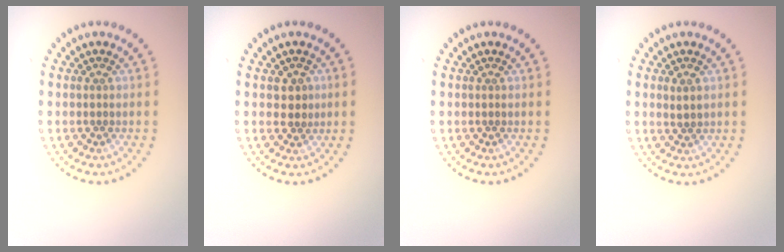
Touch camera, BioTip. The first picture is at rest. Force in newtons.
{"total": 1.8, "press": 1.7, "slide": 0.5}
{"total": 0.0}
{"total": 0.8, "press": 0.8, "slide": 0.2}